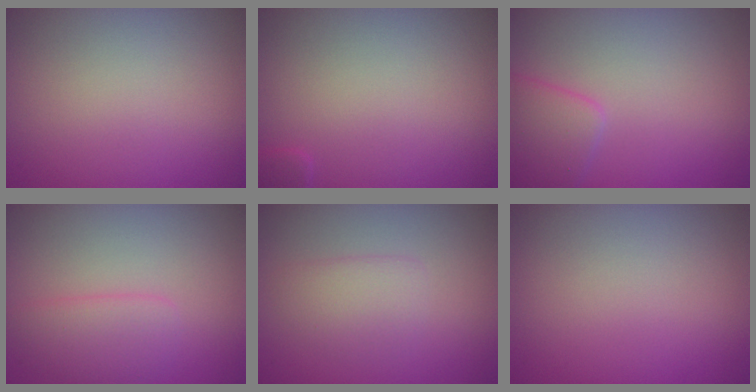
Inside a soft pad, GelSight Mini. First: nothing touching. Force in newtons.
{"total": 0.8, "press": 0.8, "slide": 0.1}
{"total": 2.6, "press": 2.6, "slide": 0.2}
{"total": 2.3, "press": 2.3, "slide": 0.1}
{"total": 1.8, "press": 1.8, "slide": 0.1}
{"total": 0.0}